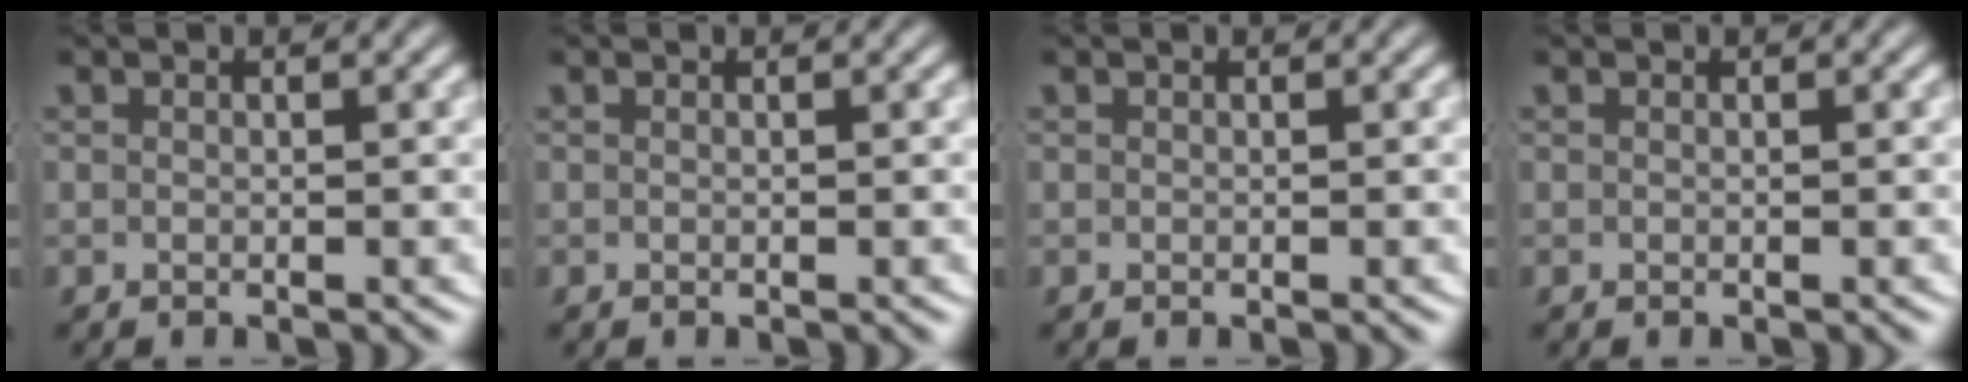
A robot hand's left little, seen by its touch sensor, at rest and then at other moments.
{"total": 0.0}
{"total": 0.0}
{"total": 0.0}